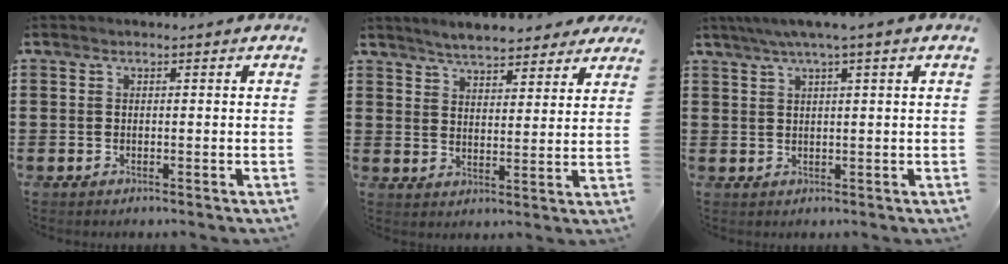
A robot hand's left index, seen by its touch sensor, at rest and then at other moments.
{"total": 5.1, "force": [4.9, 1.0, 1.1], "torque": [-0.040, -0.012, 0.088]}
{"total": 2.7, "force": [1.5, -0.3, 2.2], "torque": [-0.045, 0.001, 0.025]}